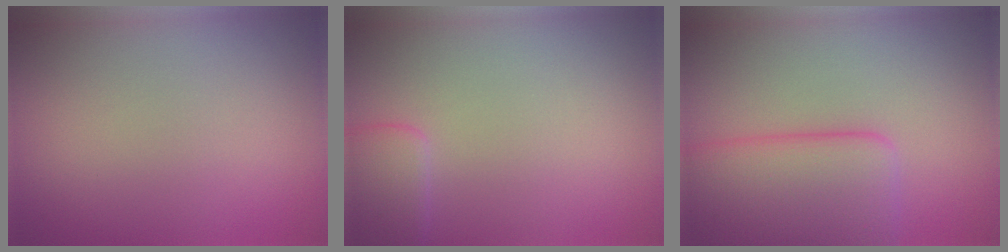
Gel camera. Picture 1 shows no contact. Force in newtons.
{"total": 2.0, "press": 2.0, "slide": 0.1}
{"total": 6.1, "press": 6.1, "slide": 0.3}